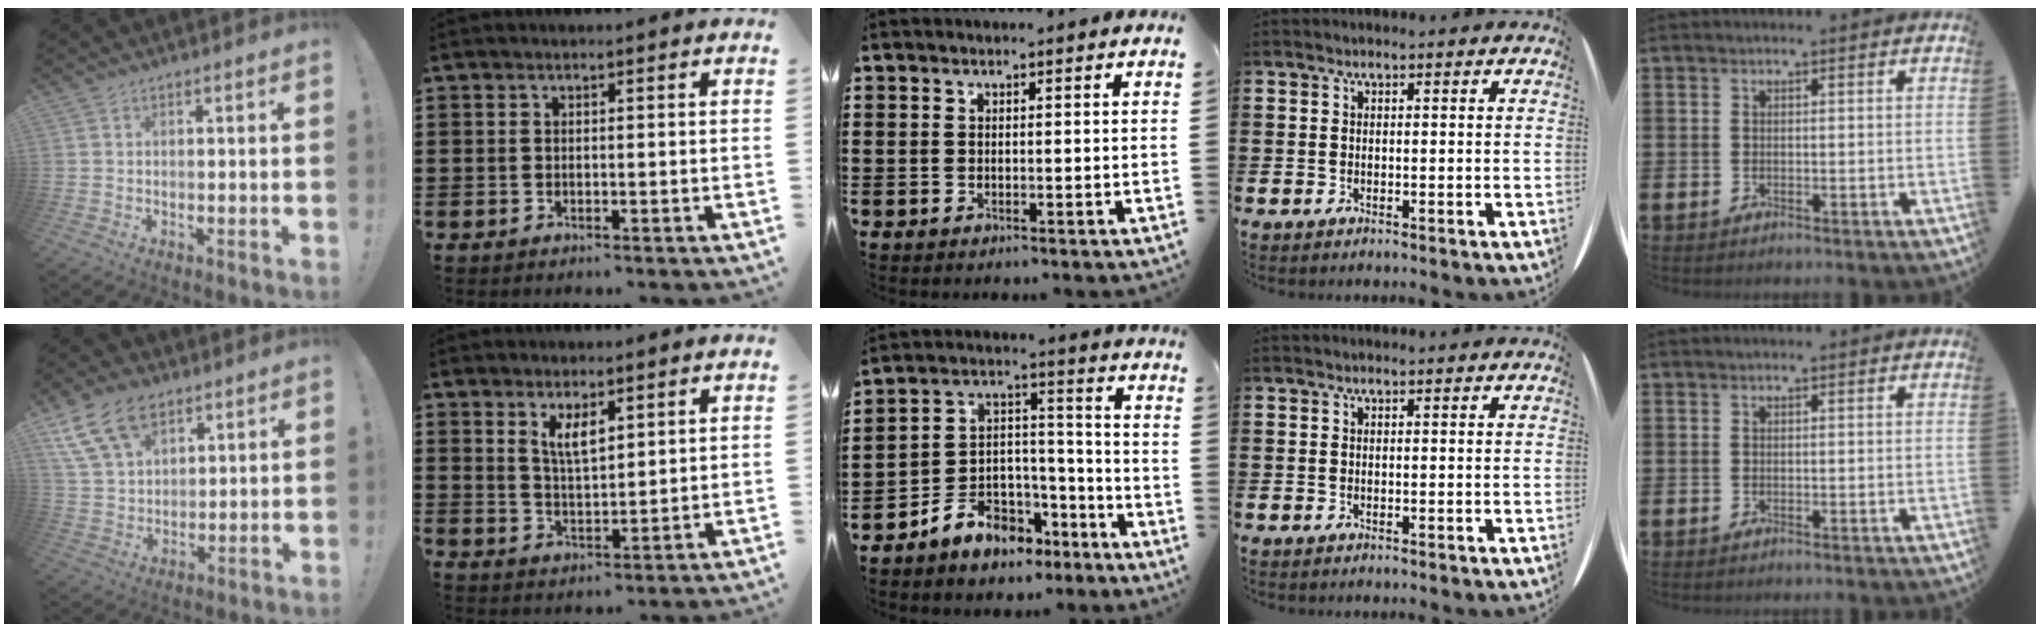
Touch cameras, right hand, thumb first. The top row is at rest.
{"thumb": {"total": 14.7, "force": [8.6, 9.4, 7.4], "torque": [-0.126, -0.039, 0.164]}, "index": {"total": 4.2, "force": [2.4, 1.4, 3.1], "torque": [-0.066, 0.003, 0.043]}, "middle": {"total": 5.8, "force": [-4.9, 3.1, -0.1], "torque": [-0.007, 0.016, -0.096]}}